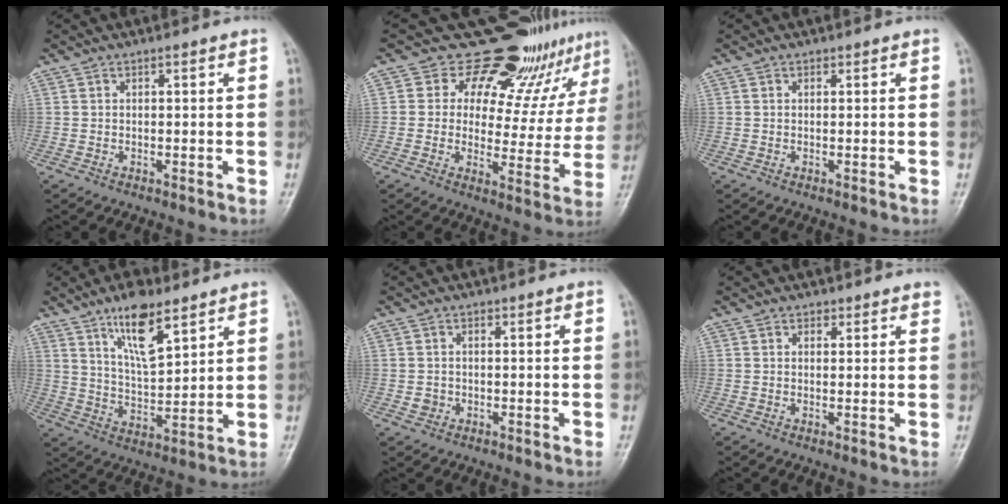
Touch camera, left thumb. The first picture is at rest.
{"total": 18.1, "force": [14.6, 7.9, 7.4], "torque": [-0.035, -0.097, 0.177]}
{"total": 0.0}
{"total": 11.2, "force": [7.0, 3.9, 7.8], "torque": [-0.123, -0.044, 0.130]}
{"total": 1.8, "force": [-0.2, 1.7, 0.5], "torque": [0.000, 0.004, 0.000]}
{"total": 1.7, "force": [1.3, 1.1, 0.3], "torque": [0.012, -0.007, 0.013]}